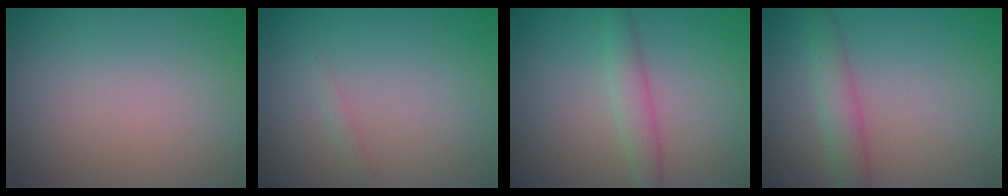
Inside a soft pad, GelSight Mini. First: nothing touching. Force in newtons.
{"total": 0.6, "press": 0.6, "slide": 0.0}
{"total": 2.0, "press": 2.0, "slide": 0.1}
{"total": 2.7, "press": 2.6, "slide": 0.2}